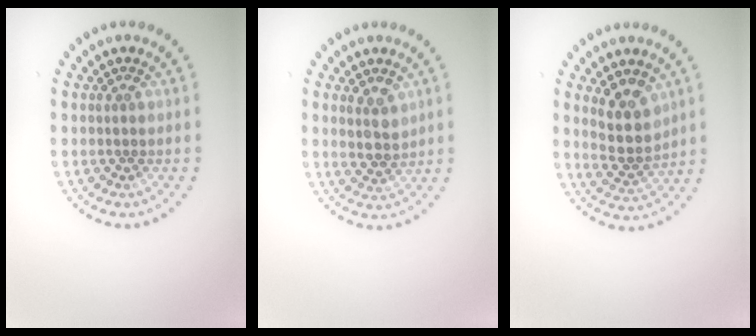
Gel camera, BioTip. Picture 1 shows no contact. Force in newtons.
{"total": 2.2, "press": 2.1, "slide": 0.7}
{"total": 4.3, "press": 3.9, "slide": 1.7}